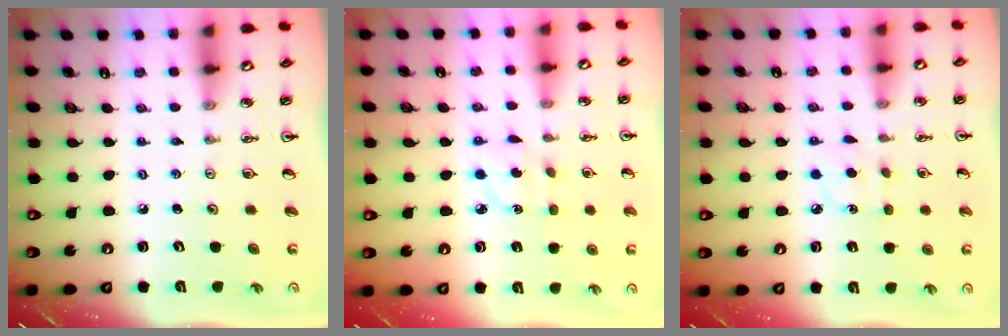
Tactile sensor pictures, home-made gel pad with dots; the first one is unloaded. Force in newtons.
{"total": 4.3, "press": 4.2, "slide": 0.7}
{"total": 5.9, "press": 5.8, "slide": 0.7}